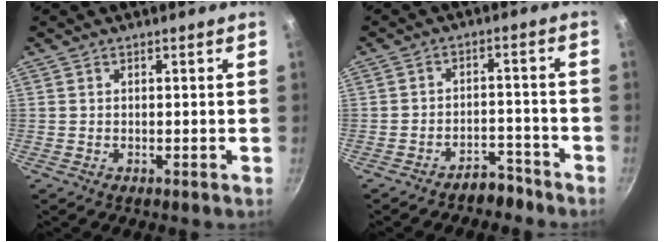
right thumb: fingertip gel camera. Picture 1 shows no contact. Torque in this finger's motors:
{"motor_torque": [-0.31, -0.05, -0.26, 0.03, -0.02]}